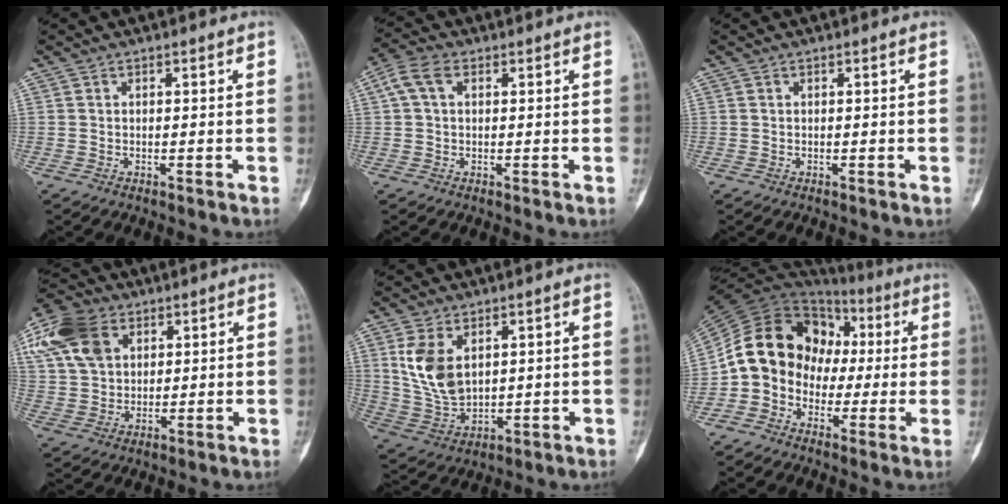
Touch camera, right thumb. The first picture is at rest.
{"total": 4.9, "force": [1.5, 3.1, 3.5], "torque": [-0.079, 0.020, 0.028]}
{"total": 0.0}
{"total": 15.3, "force": [6.3, 10.7, 8.9], "torque": [-0.186, 0.005, 0.118]}
{"total": 10.0, "force": [3.3, 6.1, 7.2], "torque": [-0.133, -0.015, 0.082]}
{"total": 15.6, "force": [-0.2, 13.0, 8.7], "torque": [-0.137, 0.049, -0.005]}